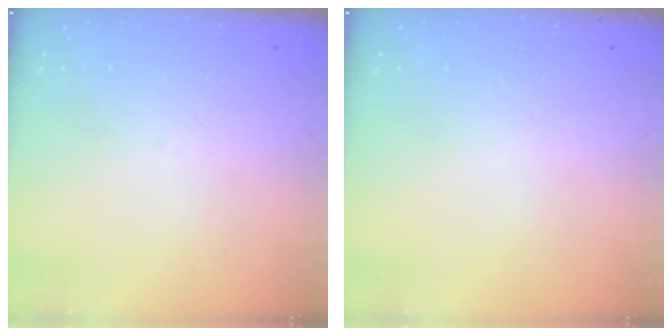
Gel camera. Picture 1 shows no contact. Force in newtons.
{"total": 0.0}